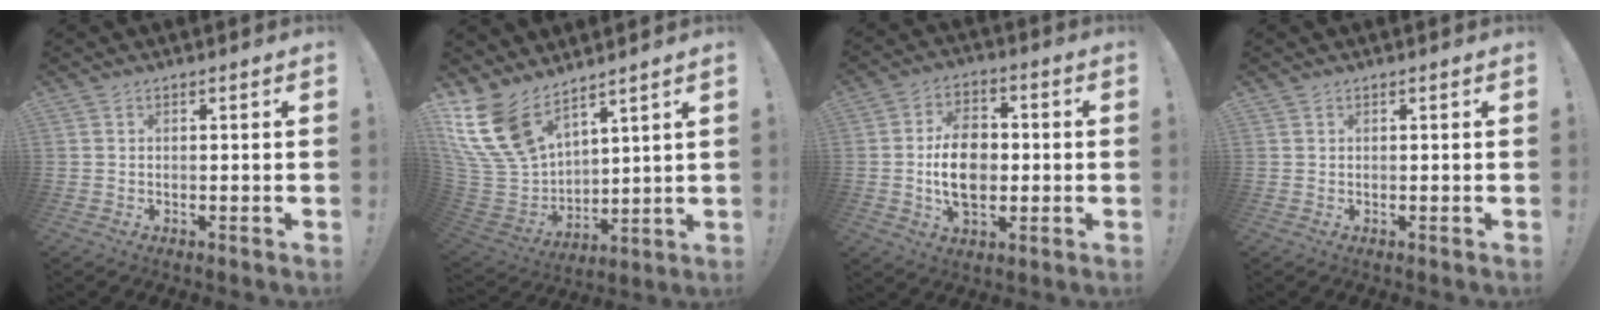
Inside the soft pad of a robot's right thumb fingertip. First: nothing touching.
{"total": 17.4, "force": [11.8, 9.4, 8.7], "torque": [-0.198, -0.078, 0.224]}
{"total": 13.5, "force": [-0.6, 9.2, 9.9], "torque": [-0.166, 0.004, -0.013]}
{"total": 0.0}